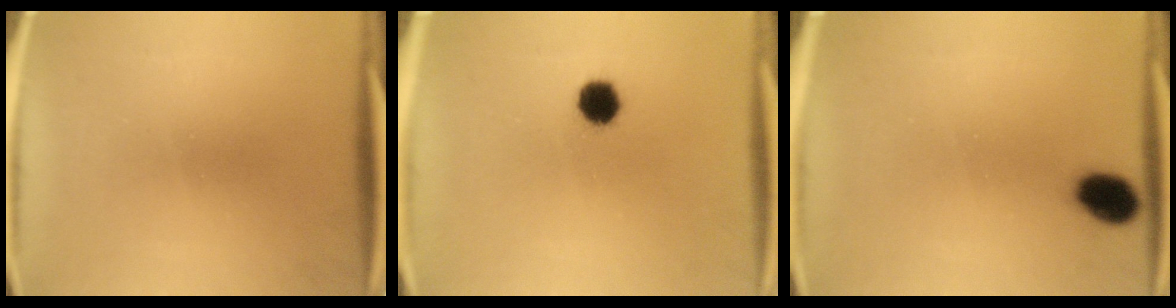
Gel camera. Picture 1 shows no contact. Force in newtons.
{"total": 5.4}
{"total": 6.0}